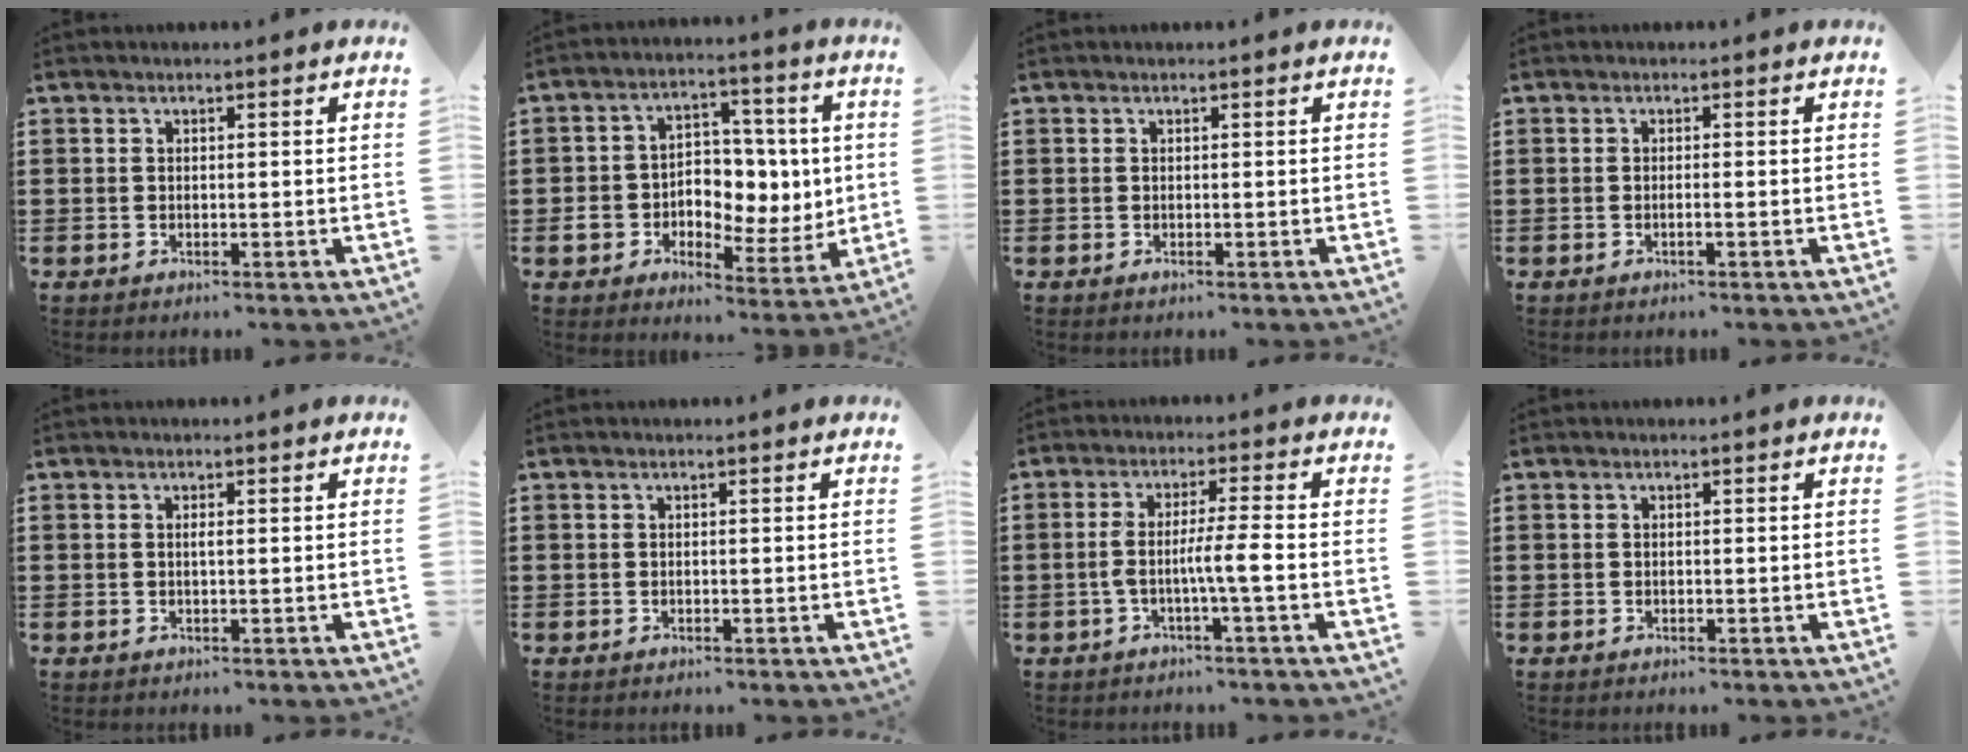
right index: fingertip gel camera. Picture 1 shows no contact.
{"total": 7.8, "force": [0.3, 6.8, 3.7], "torque": [-0.078, 0.006, 0.009]}
{"total": 0.0}
{"total": 0.9, "force": [-0.4, -0.1, 0.8], "torque": [-0.014, -0.005, -0.007]}
{"total": 0.6, "force": [-0.1, 0.0, 0.6], "torque": [-0.011, -0.004, -0.001]}
{"total": 0.0}
{"total": 5.6, "force": [-1.4, -0.2, 5.4], "torque": [-0.112, -0.007, -0.036]}
{"total": 0.0}